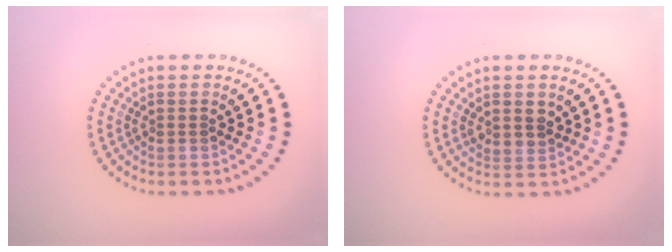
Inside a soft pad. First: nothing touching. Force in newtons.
{"total": 1.9, "press": 1.7, "slide": 0.8}